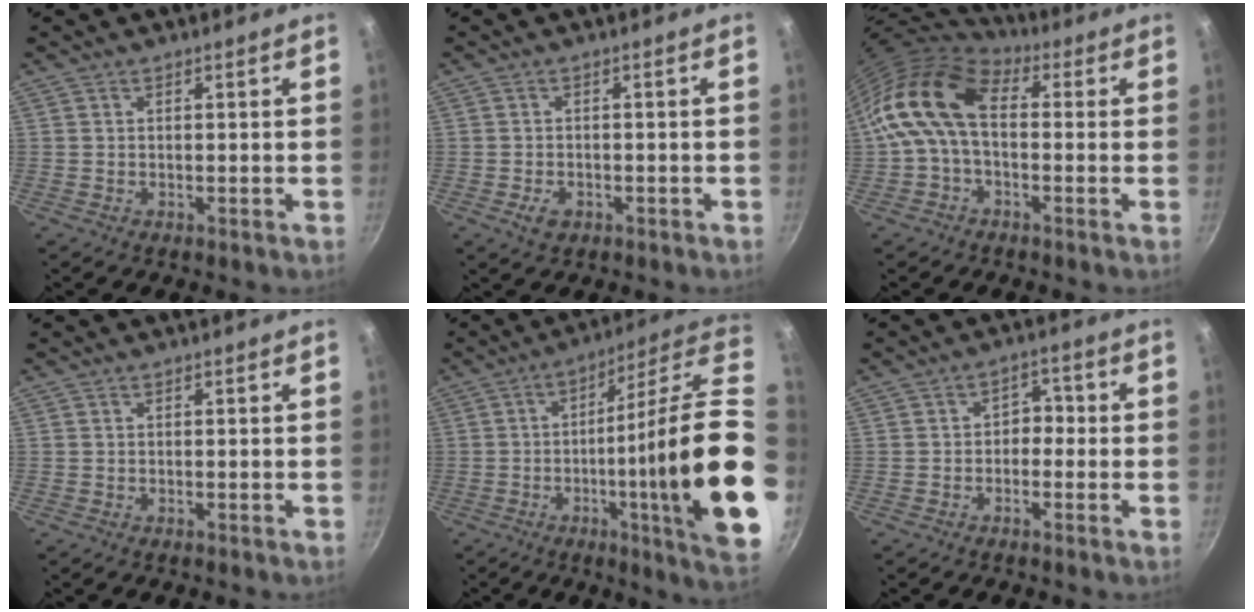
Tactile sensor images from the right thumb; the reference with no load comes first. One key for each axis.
{"total": 3.0, "fx": -1.3, "fy": 2.0, "fz": 1.8, "tx": -0.030, "ty": 0.010, "tz": -0.017}
{"total": 13.7, "fx": 0.6, "fy": 8.7, "fz": 10.5, "tx": -0.181, "ty": 0.029, "tz": -0.008}
{"total": 0.0}
{"total": 27.8, "fx": -3.4, "fy": 2.7, "fz": 27.5, "tx": -0.378, "ty": -0.004, "tz": -0.056}
{"total": 3.5, "fx": -0.7, "fy": 2.8, "fz": 2.1, "tx": 0.001, "ty": 0.016, "tz": -0.019}